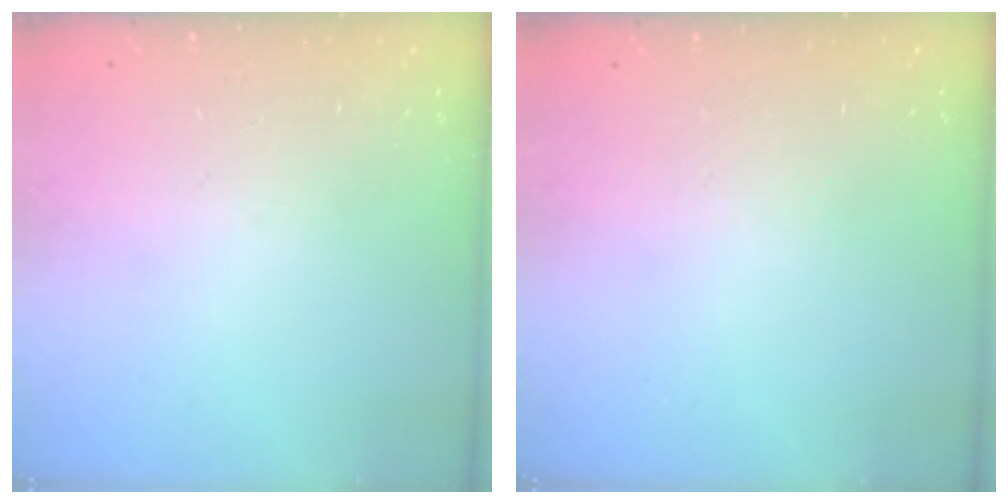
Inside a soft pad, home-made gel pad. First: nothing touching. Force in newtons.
{"total": 0.0}